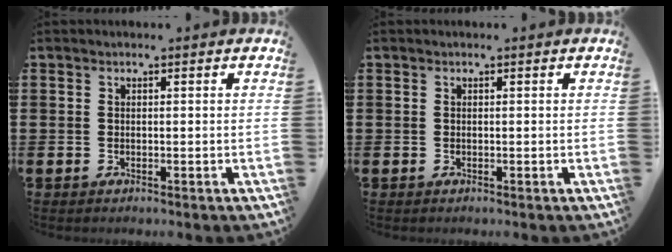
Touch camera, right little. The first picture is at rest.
{"total": 0.0}